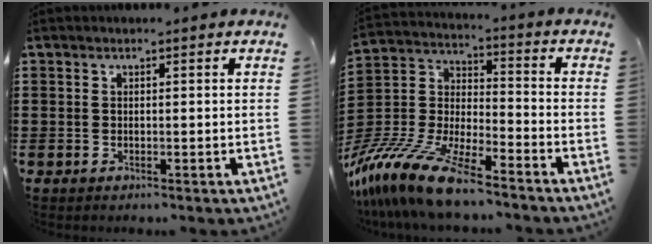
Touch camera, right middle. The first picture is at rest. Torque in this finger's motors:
{"motor_torque": [2.14, 0.00, 1.05, 0.21]}